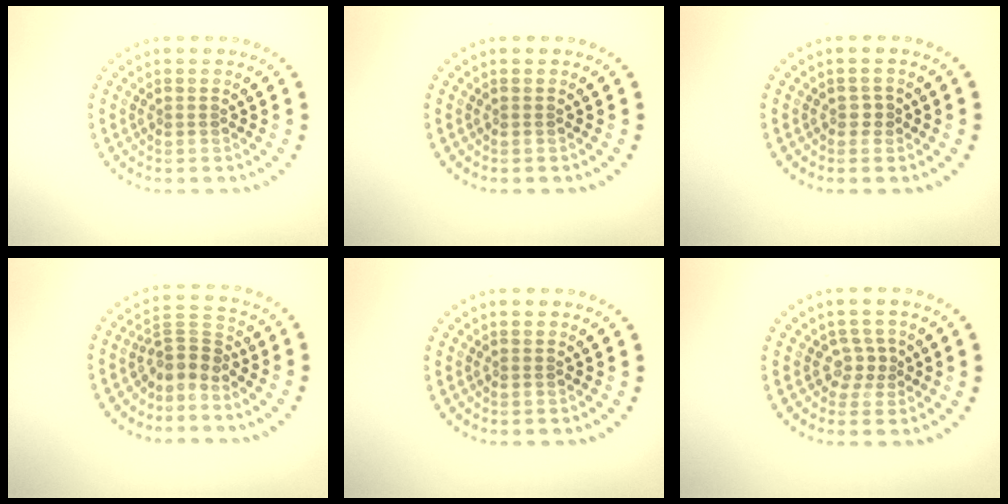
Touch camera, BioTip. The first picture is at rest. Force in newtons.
{"total": 0.0}
{"total": 0.7, "press": 0.7, "slide": 0.3}
{"total": 2.8, "press": 2.0, "slide": 2.0}
{"total": 0.0}
{"total": 1.7, "press": 1.3, "slide": 1.2}